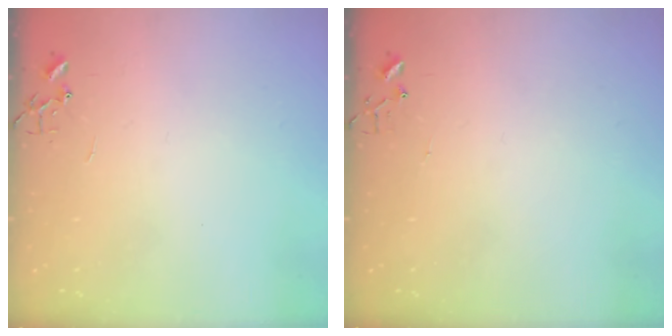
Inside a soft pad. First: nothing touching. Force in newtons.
{"total": 3.6, "press": 3.6, "slide": 0.4}